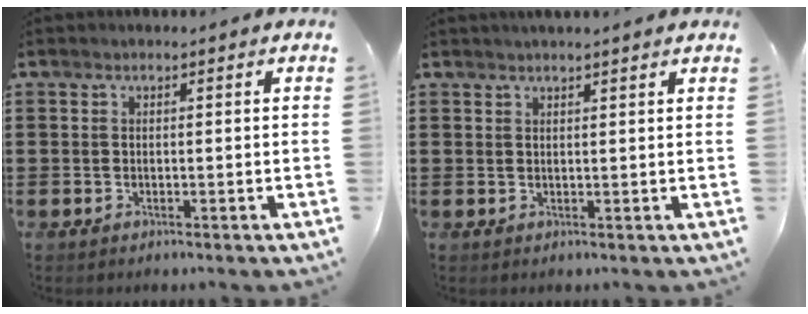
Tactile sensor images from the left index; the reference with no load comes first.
{"total": 1.3, "force": [1.2, -0.1, 0.5], "torque": [-0.011, 0.001, 0.023]}